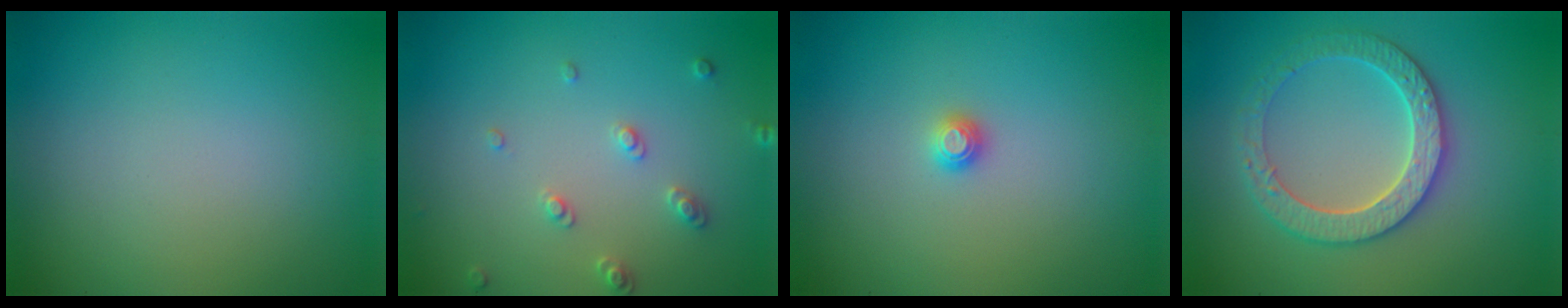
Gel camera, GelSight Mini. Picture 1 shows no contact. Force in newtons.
{"total": 1.9, "press": 1.8, "slide": 0.5}
{"total": 1.0, "press": 1.0, "slide": 0.1}
{"total": 4.0, "press": 3.8, "slide": 1.0}